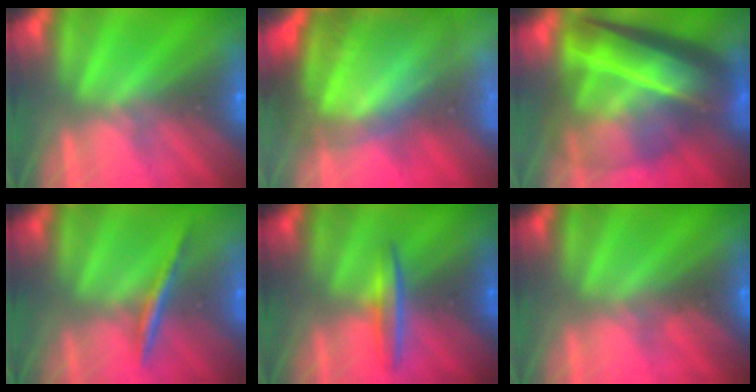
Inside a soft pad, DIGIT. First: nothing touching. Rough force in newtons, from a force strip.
{"total": 8.0}
{"total": 7.3}
{"total": 2.2}
{"total": 1.5}
{"total": 3.3}